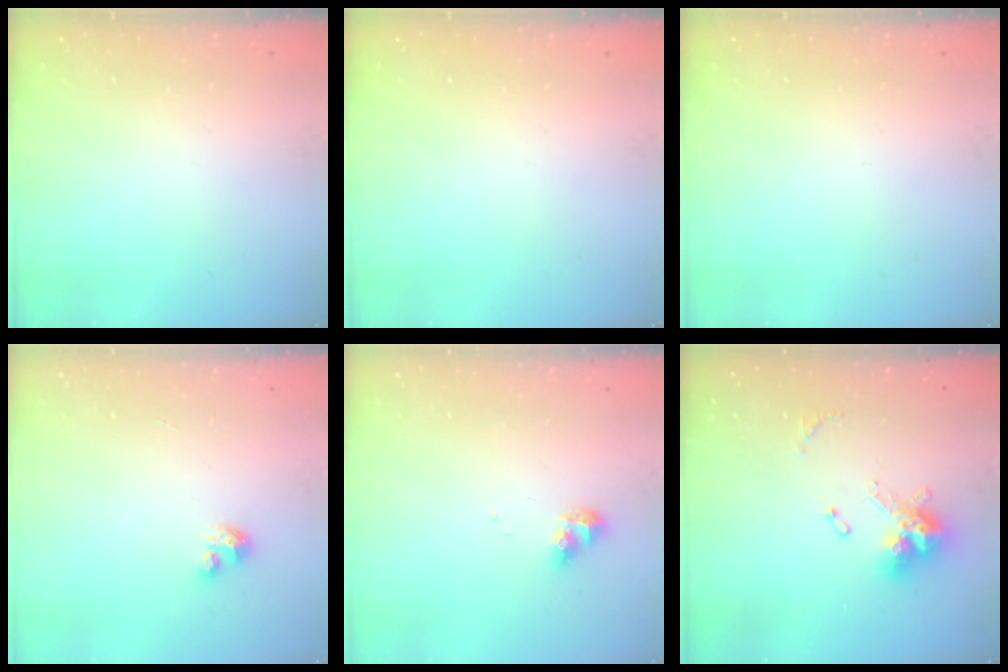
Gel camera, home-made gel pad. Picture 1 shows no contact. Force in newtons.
{"total": 0.0}
{"total": 0.0}
{"total": 2.4, "press": 2.4, "slide": 0.1}
{"total": 7.7, "press": 7.7, "slide": 0.6}
{"total": 13.4, "press": 13.3, "slide": 1.2}